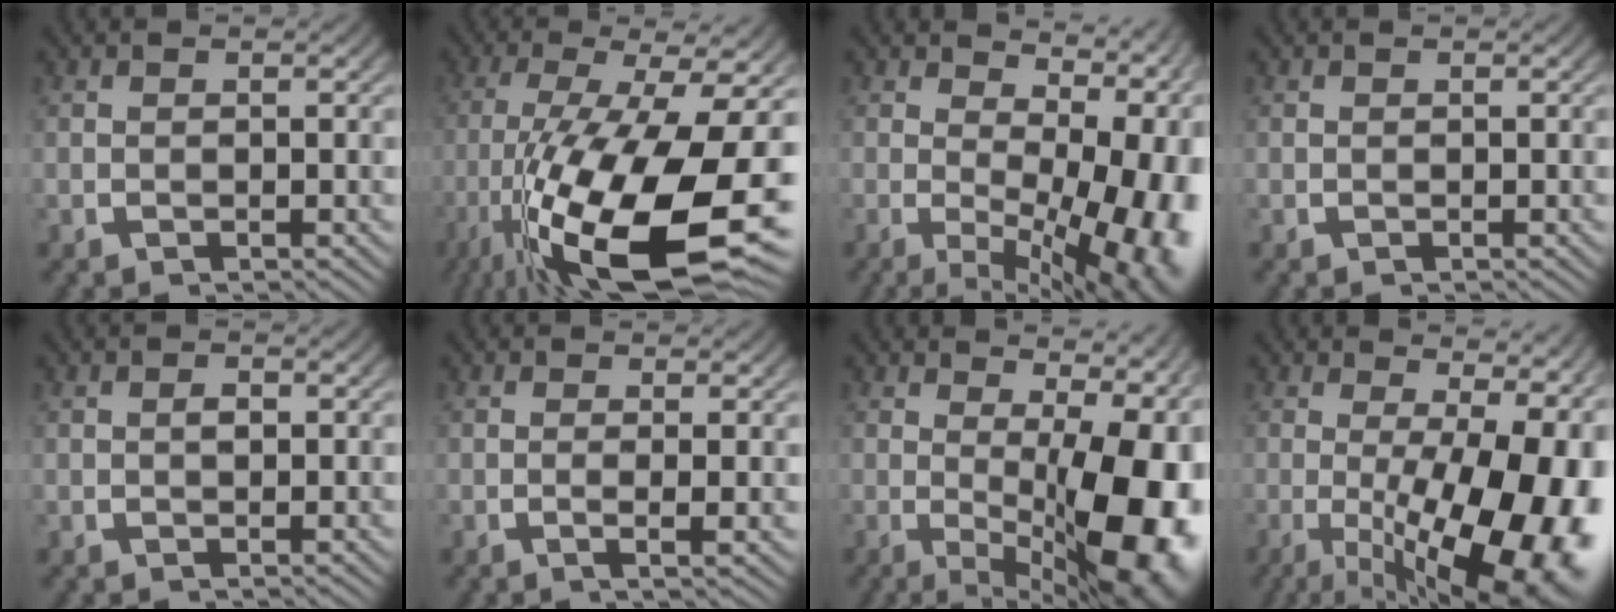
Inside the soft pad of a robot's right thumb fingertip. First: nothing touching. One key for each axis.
{"total": 19.8, "fx": -6.0, "fy": 9.5, "fz": 16.3, "tx": -0.323, "ty": -0.073, "tz": -0.041}
{"total": 13.0, "fx": -1.6, "fy": 6.9, "fz": 10.8, "tx": -0.164, "ty": -0.037, "tz": -0.005}
{"total": 0.0}
{"total": 0.8, "fx": -0.4, "fy": 0.4, "fz": 0.5, "tx": -0.016, "ty": -0.003, "tz": -0.005}
{"total": 1.8, "fx": -0.2, "fy": 0.0, "fz": 1.8, "tx": -0.034, "ty": -0.004, "tz": -0.010}
{"total": 14.8, "fx": -2.1, "fy": 7.5, "fz": 12.6, "tx": -0.173, "ty": -0.051, "tz": -0.003}
{"total": 18.6, "fx": -3.8, "fy": 10.2, "fz": 15.1, "tx": -0.228, "ty": -0.060, "tz": -0.028}